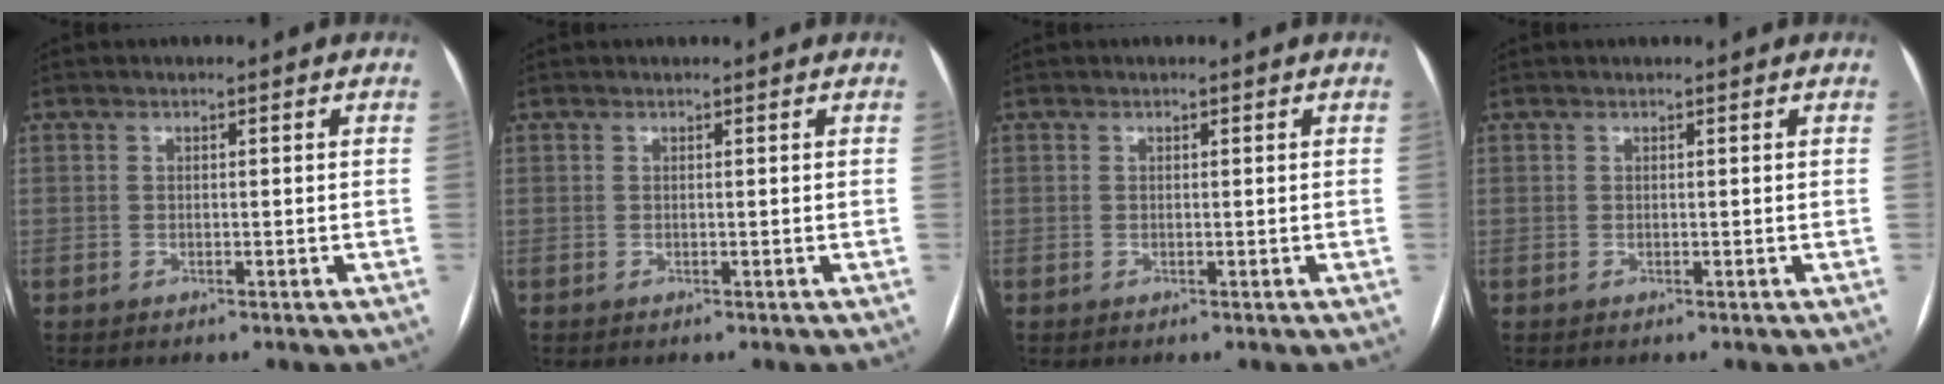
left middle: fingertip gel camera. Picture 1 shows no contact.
{"total": 0.5, "force": [0.5, 0.0, 0.2], "torque": [-0.007, 0.005, 0.010]}
{"total": 0.0}
{"total": 0.5, "force": [0.5, 0.0, 0.1], "torque": [-0.007, 0.006, 0.009]}